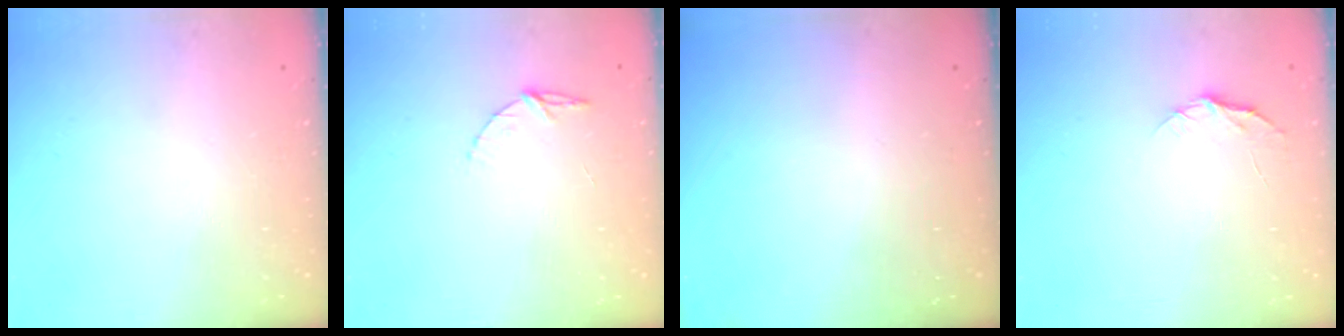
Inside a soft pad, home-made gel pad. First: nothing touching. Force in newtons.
{"total": 5.2, "press": 5.1, "slide": 0.5}
{"total": 0.0}
{"total": 5.0, "press": 5.0, "slide": 0.6}